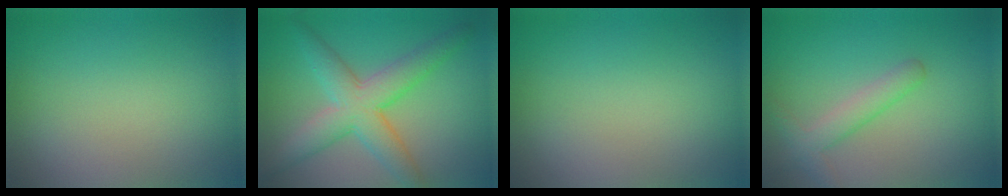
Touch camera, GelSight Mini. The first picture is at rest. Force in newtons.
{"total": 6.0, "press": 6.0, "slide": 0.1}
{"total": 0.0}
{"total": 2.5, "press": 2.5, "slide": 0.2}